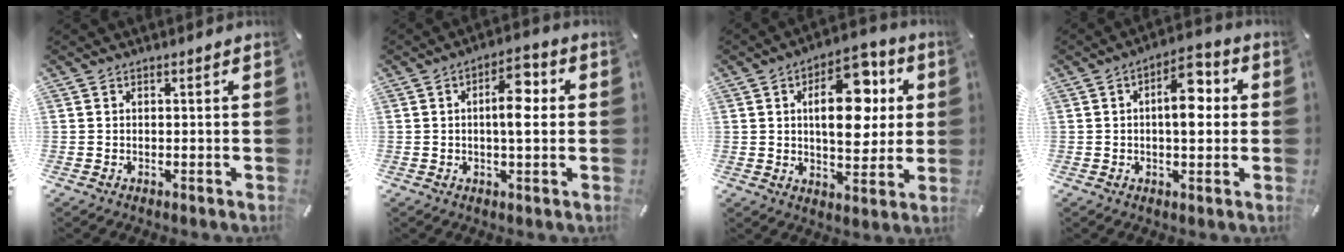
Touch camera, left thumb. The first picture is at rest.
{"total": 8.3, "force": [0.8, 3.3, 7.5], "torque": [-0.118, 0.006, 0.009]}
{"total": 16.0, "force": [4.1, 9.0, 12.6], "torque": [-0.170, -0.001, 0.065]}
{"total": 9.2, "force": [0.8, 4.6, 7.9], "torque": [-0.106, 0.003, 0.008]}